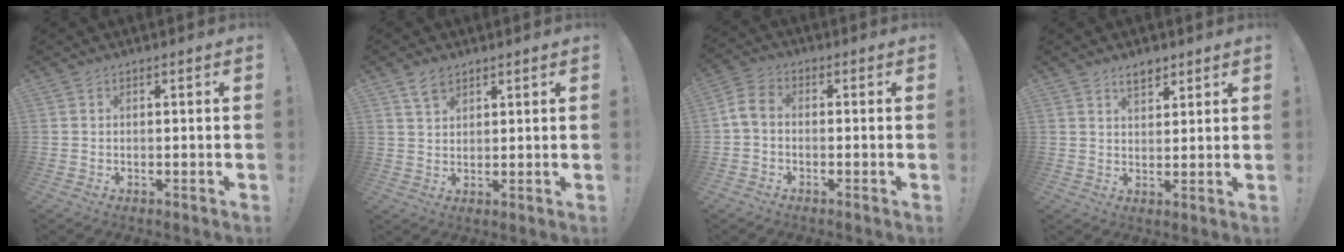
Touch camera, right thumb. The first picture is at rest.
{"total": 4.7, "force": [3.2, 2.6, 2.1], "torque": [-0.036, -0.009, 0.060]}
{"total": 4.3, "force": [-0.3, 2.6, 3.4], "torque": [-0.071, 0.009, -0.004]}
{"total": 4.7, "force": [3.4, 2.5, 2.1], "torque": [-0.026, -0.013, 0.059]}